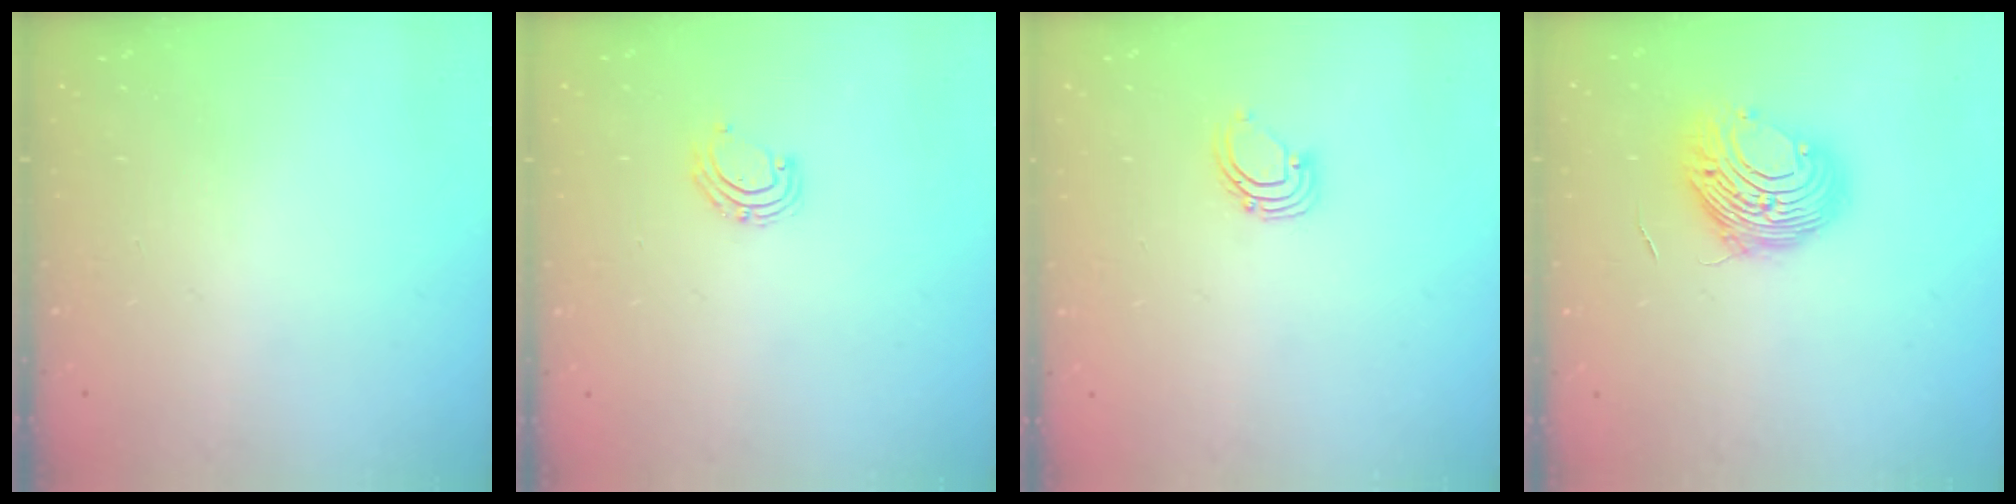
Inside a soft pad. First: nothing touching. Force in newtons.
{"total": 6.0, "press": 5.9, "slide": 1.1}
{"total": 2.6, "press": 2.6, "slide": 0.2}
{"total": 11.1, "press": 11.1, "slide": 0.9}